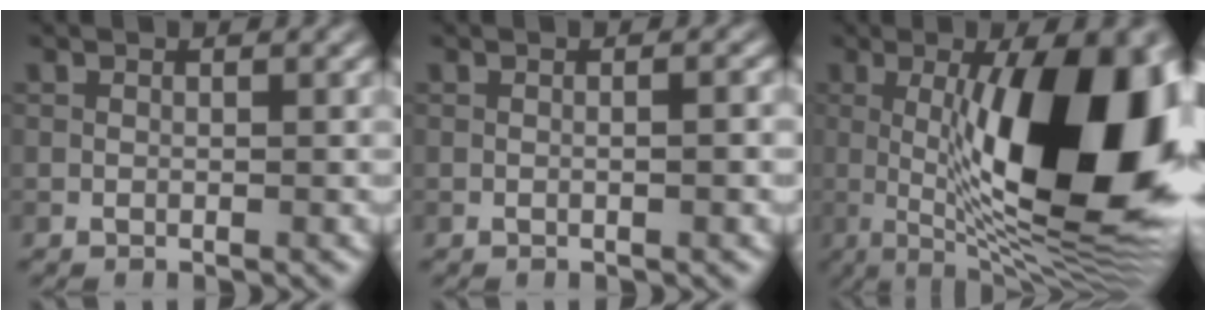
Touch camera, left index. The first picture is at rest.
{"total": 1.5, "force": [-0.1, 0.5, 1.5], "torque": [-0.012, -0.002, -0.001]}
{"total": 14.7, "force": [1.1, 4.4, 13.9], "torque": [-0.192, -0.002, 0.013]}